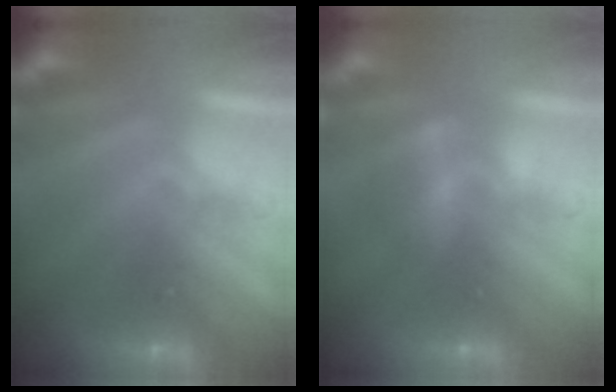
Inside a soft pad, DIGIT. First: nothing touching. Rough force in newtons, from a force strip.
{"total": 2.1}